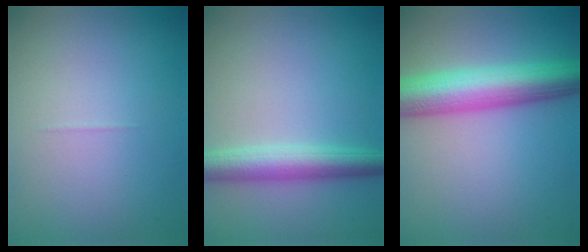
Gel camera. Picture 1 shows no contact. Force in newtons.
{"total": 4.2, "press": 4.2, "slide": 0.1}
{"total": 8.1, "press": 8.1, "slide": 0.3}